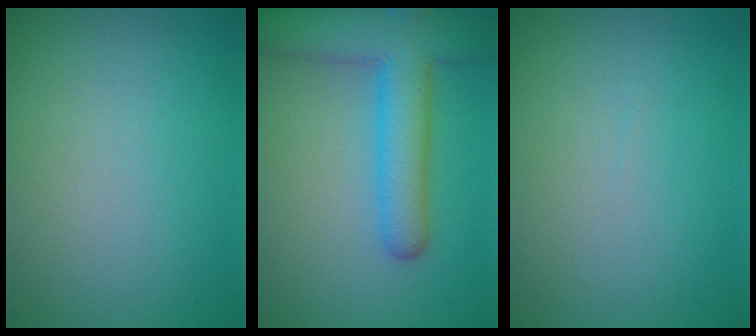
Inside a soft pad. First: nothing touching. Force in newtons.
{"total": 6.5, "press": 6.5, "slide": 0.3}
{"total": 0.0}